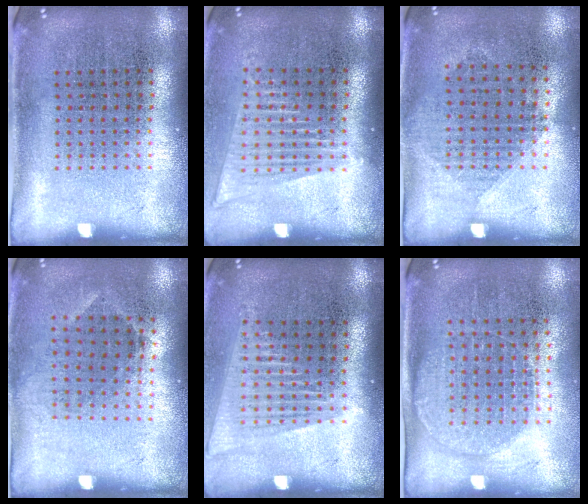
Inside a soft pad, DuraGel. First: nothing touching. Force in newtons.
{"total": 1.5, "press": 1.3, "slide": 0.8}
{"total": 1.0, "press": 0.9, "slide": 0.5}
{"total": 0.8, "press": 0.7, "slide": 0.5}
{"total": 1.5, "press": 1.3, "slide": 0.6}
{"total": 1.3, "press": 1.2, "slide": 0.5}